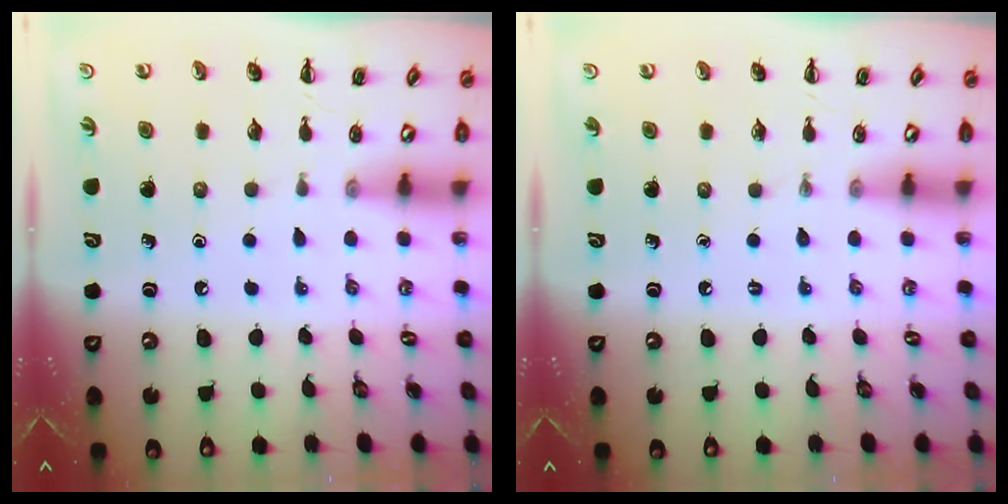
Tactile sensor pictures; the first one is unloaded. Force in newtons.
{"total": 0.0}